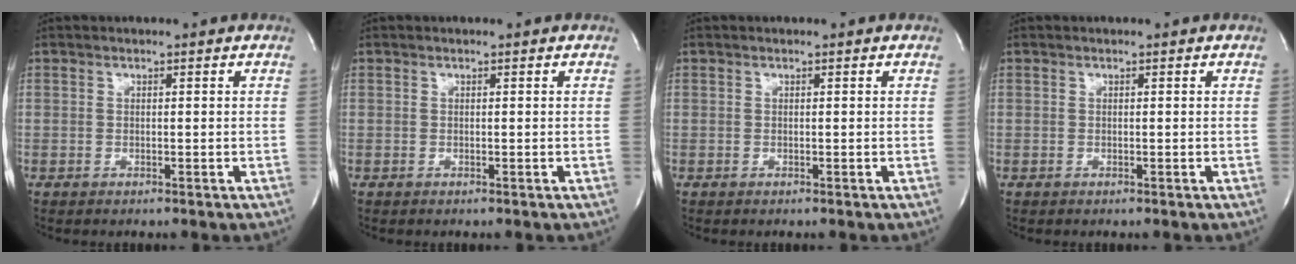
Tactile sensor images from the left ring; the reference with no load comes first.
{"total": 0.0}
{"total": 0.0}
{"total": 0.0}